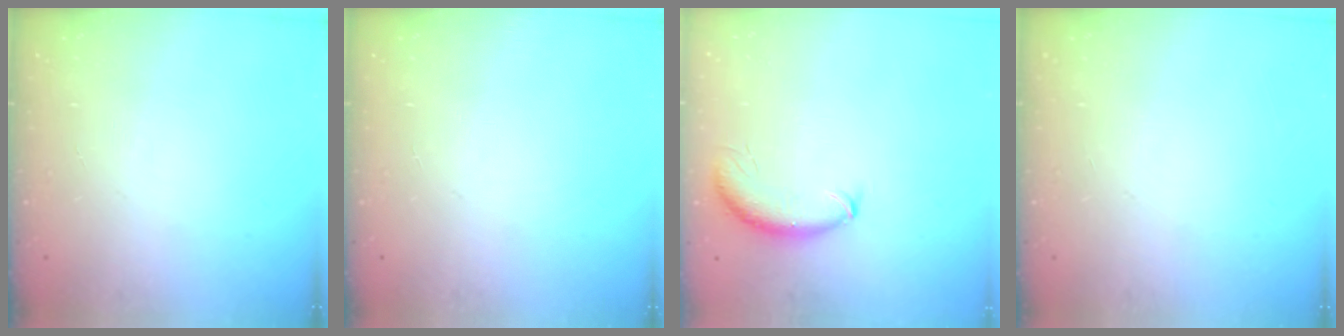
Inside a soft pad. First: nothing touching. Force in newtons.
{"total": 0.0}
{"total": 8.7, "press": 8.6, "slide": 1.2}
{"total": 0.0}